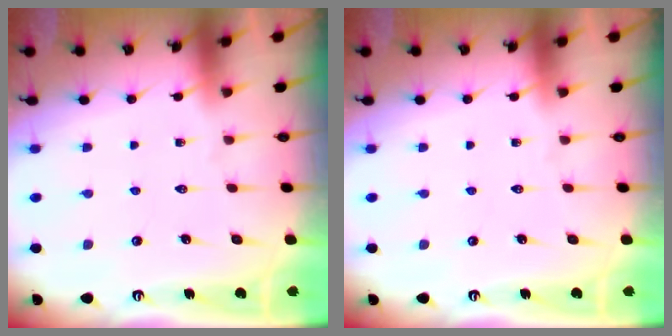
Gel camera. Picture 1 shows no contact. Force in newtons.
{"total": 0.0}